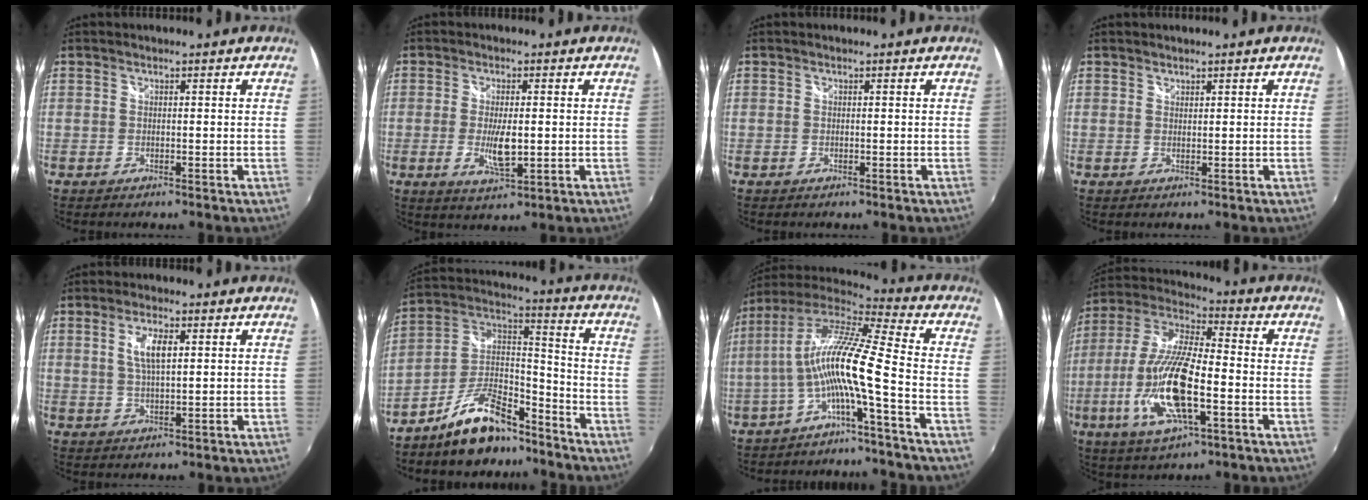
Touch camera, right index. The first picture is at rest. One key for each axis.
{"total": 5.9, "fx": -0.7, "fy": 2.1, "fz": 5.5, "tx": -0.105, "ty": -0.011, "tz": -0.011}
{"total": 0.0}
{"total": 0.7, "fx": 0.6, "fy": 0.2, "fz": 0.0, "tx": 0.001, "ty": 0.001, "tz": 0.012}
{"total": 5.1, "fx": 1.5, "fy": 1.6, "fz": 4.6, "tx": -0.087, "ty": 0.001, "tz": 0.030}
{"total": 13.8, "fx": -10.0, "fy": 5.7, "fz": 7.6, "tx": -0.157, "ty": 0.037, "tz": -0.169}
{"total": 12.7, "fx": -3.4, "fy": -0.2, "fz": 12.2, "tx": -0.220, "ty": 0.005, "tz": -0.072}
{"total": 18.6, "fx": -5.2, "fy": 6.0, "fz": 16.8, "tx": -0.349, "ty": -0.016, "tz": -0.102}